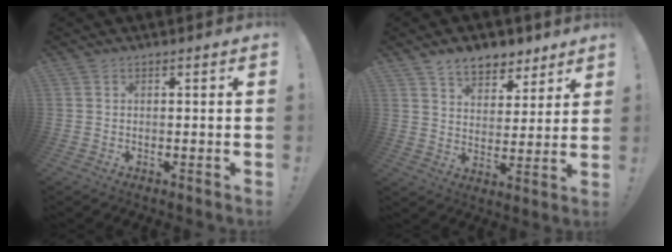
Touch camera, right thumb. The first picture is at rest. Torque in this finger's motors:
{"motor_torque": [-0.33, 0.71, -0.04, 0.26, 0.00]}